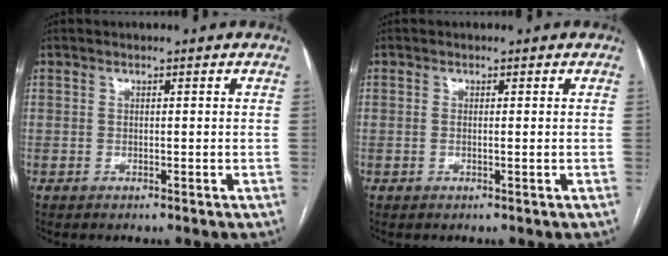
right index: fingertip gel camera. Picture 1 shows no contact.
{"total": 0.6, "force": [0.0, 0.0, 0.6], "torque": [-0.014, -0.001, 0.000]}